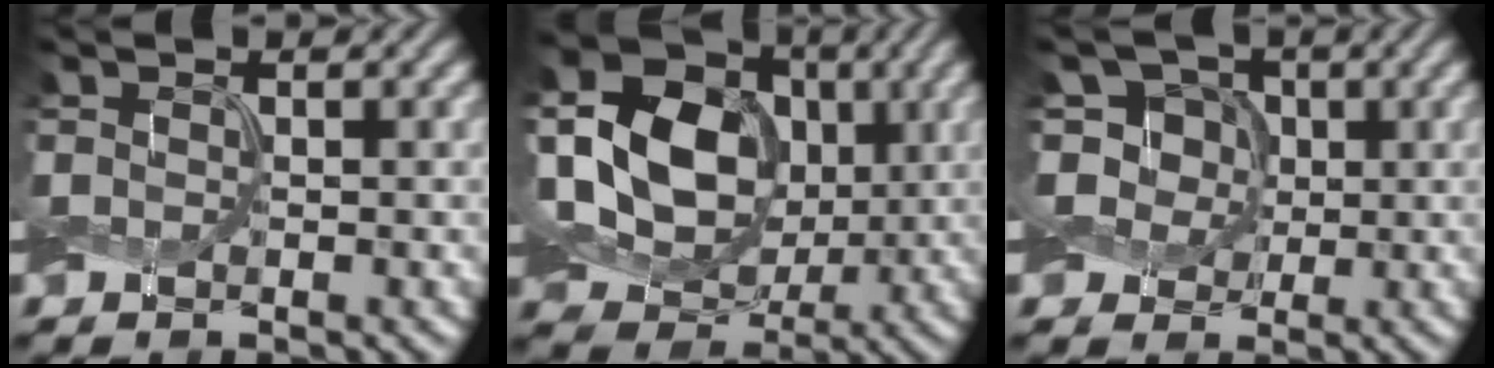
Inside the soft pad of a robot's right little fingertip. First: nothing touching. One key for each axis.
{"total": 14.6, "fx": 1.0, "fy": 11.7, "fz": 8.7, "tx": -0.198, "ty": 0.023, "tz": 0.025}
{"total": 5.8, "fx": 1.0, "fy": 5.0, "fz": 2.7, "tx": -0.061, "ty": 0.016, "tz": 0.007}